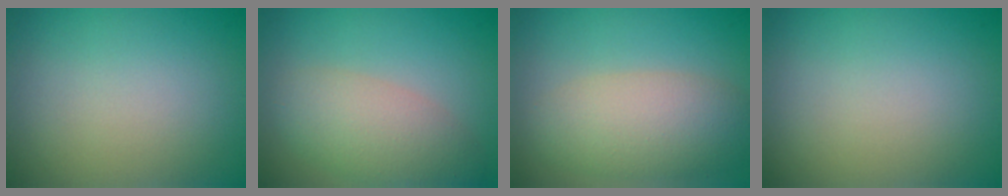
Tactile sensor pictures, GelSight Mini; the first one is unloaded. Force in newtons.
{"total": 4.7, "press": 4.7, "slide": 0.3}
{"total": 5.6, "press": 5.6, "slide": 0.3}
{"total": 0.0}